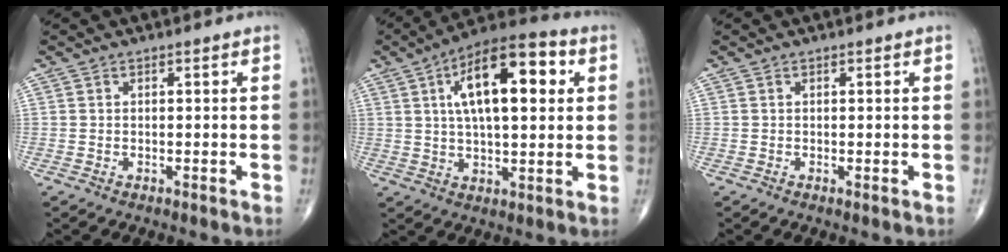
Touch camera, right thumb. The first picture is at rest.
{"total": 17.7, "force": [4.8, 7.5, 15.3], "torque": [-0.225, 0.013, 0.069]}
{"total": 0.0}